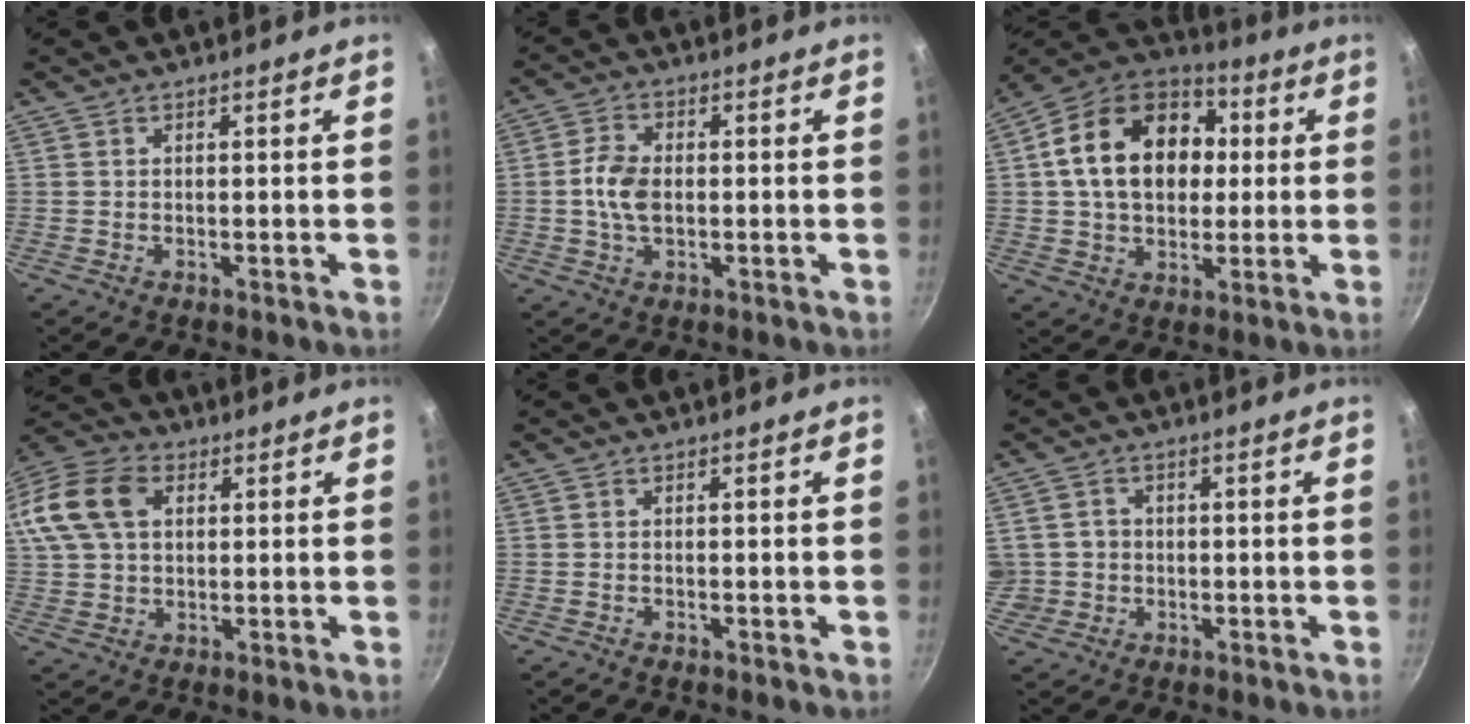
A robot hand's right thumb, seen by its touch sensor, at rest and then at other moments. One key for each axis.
{"total": 6.3, "fx": -0.5, "fy": 4.0, "fz": 4.8, "tx": -0.090, "ty": 0.010, "tz": -0.014}
{"total": 20.3, "fx": 3.0, "fy": 14.9, "fz": 13.5, "tx": -0.206, "ty": 0.029, "tz": 0.039}
{"total": 18.2, "fx": 5.1, "fy": 13.0, "fz": 11.8, "tx": -0.262, "ty": 0.030, "tz": 0.084}
{"total": 0.0}
{"total": 5.2, "fx": -0.3, "fy": 5.0, "fz": 1.6, "tx": -0.013, "ty": 0.012, "tz": 0.001}